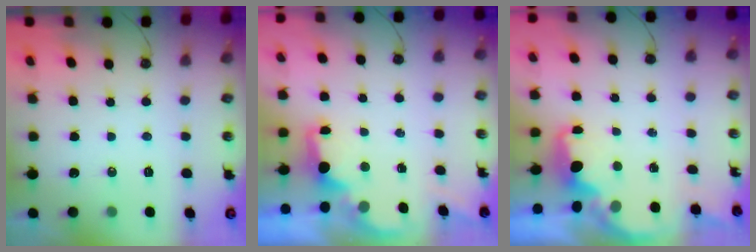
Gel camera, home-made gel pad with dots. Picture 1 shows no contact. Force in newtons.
{"total": 2.1, "press": 1.9, "slide": 0.8}
{"total": 2.3, "press": 2.1, "slide": 0.8}